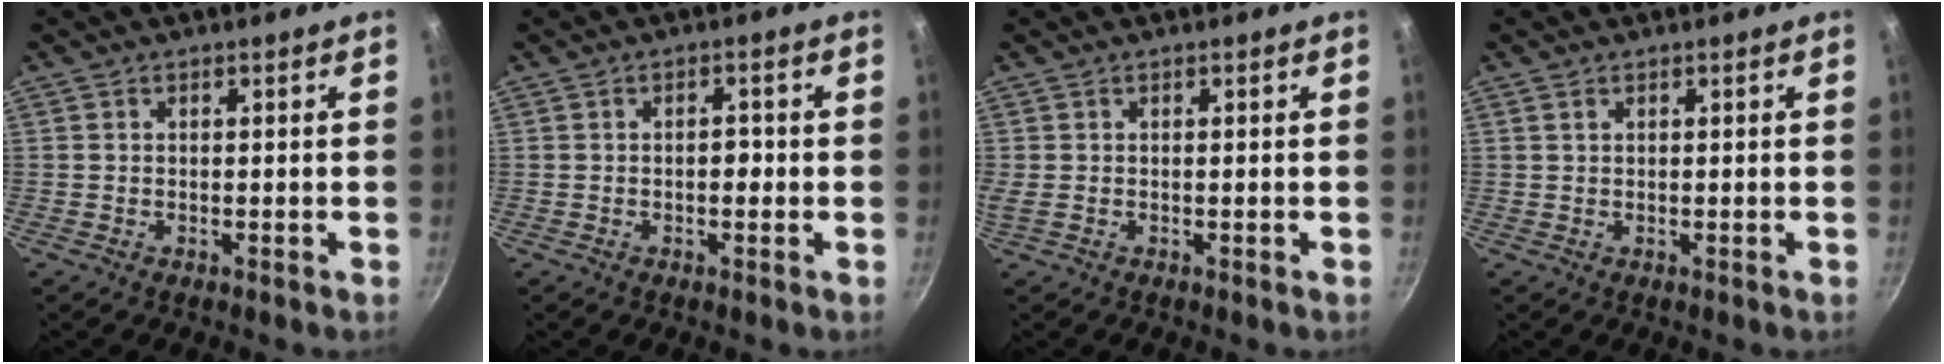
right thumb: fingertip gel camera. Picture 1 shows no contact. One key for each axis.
{"total": 2.4, "fx": -0.3, "fy": 1.4, "fz": 2.0, "tx": -0.024, "ty": 0.006, "tz": -0.006}
{"total": 1.8, "fx": 0.2, "fy": 0.3, "fz": 1.8, "tx": -0.040, "ty": 0.001, "tz": 0.004}
{"total": 0.6, "fx": 0.5, "fy": 0.3, "fz": 0.3, "tx": -0.004, "ty": -0.001, "tz": 0.009}